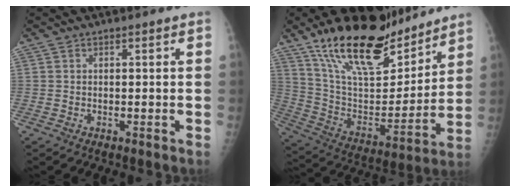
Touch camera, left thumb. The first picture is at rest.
{"total": 23.9, "force": [17.7, 8.9, 13.3], "torque": [-0.188, -0.086, 0.311]}